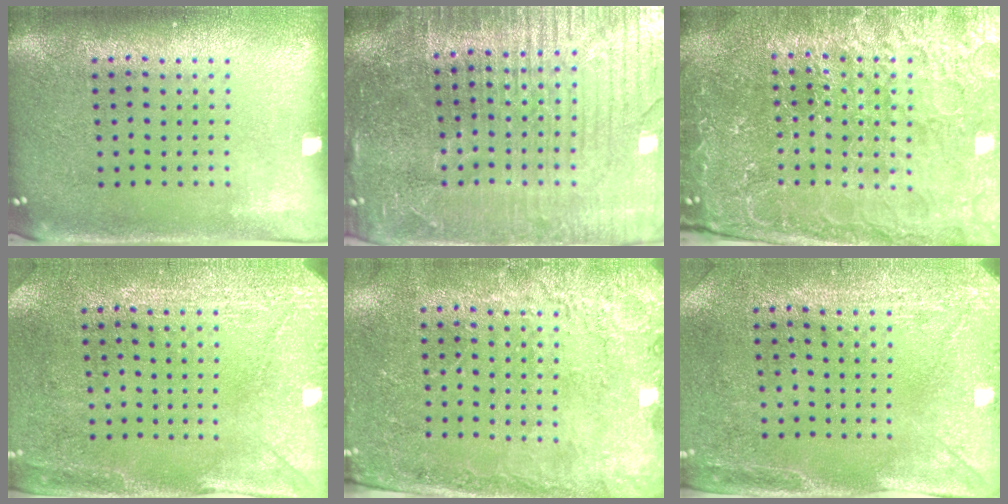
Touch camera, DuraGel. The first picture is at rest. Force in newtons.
{"total": 5.1, "press": 4.6, "slide": 2.1}
{"total": 5.0, "press": 4.6, "slide": 1.8}
{"total": 3.0, "press": 2.6, "slide": 1.4}
{"total": 2.5, "press": 2.4, "slide": 0.9}
{"total": 3.0, "press": 2.4, "slide": 1.8}